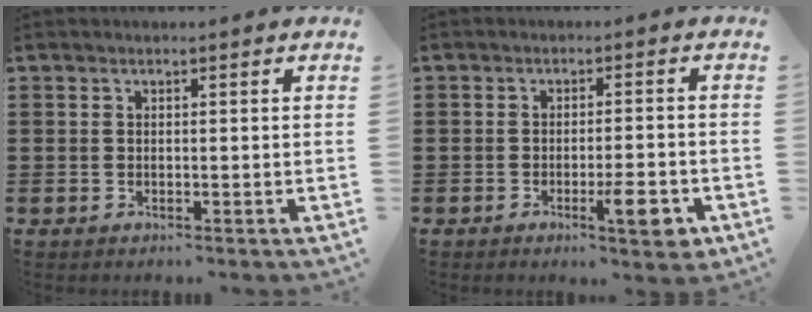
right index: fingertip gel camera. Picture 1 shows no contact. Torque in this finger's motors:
{"motor_torque": [0.16, -0.07, 0.17, 0.09]}